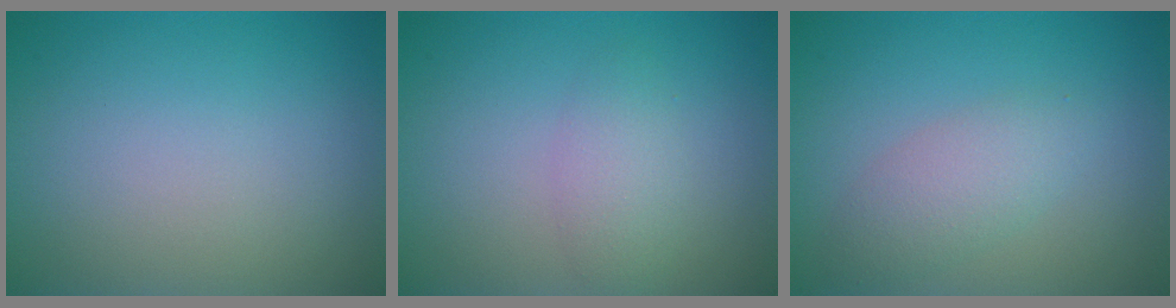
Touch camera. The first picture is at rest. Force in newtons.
{"total": 2.1, "press": 2.1, "slide": 0.1}
{"total": 2.8, "press": 2.8, "slide": 0.1}